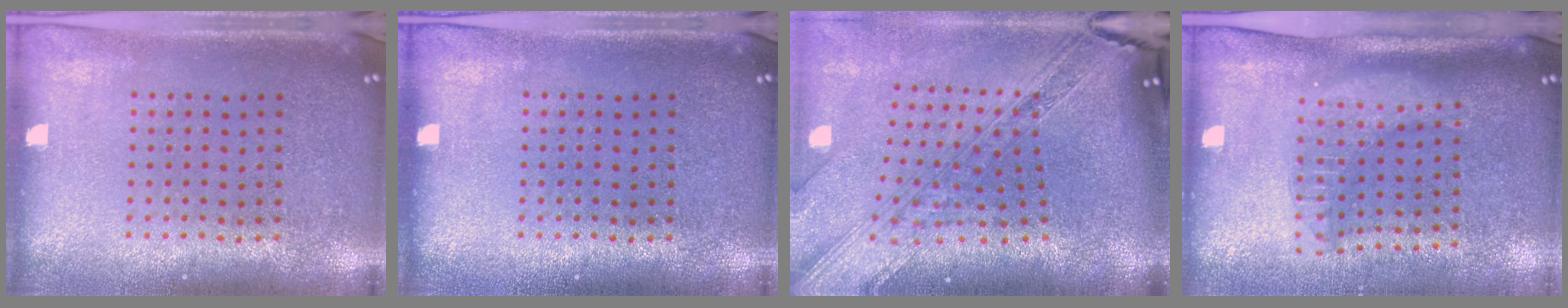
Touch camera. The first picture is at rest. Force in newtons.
{"total": 0.0}
{"total": 3.9, "press": 2.8, "slide": 2.6}
{"total": 1.9, "press": 1.6, "slide": 1.1}